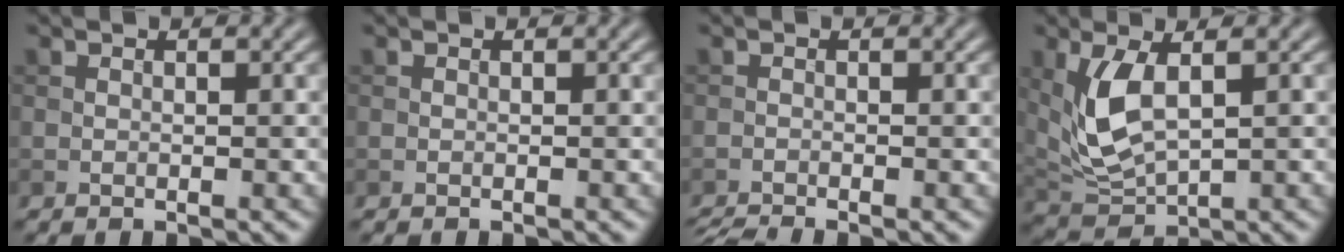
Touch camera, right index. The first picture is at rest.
{"total": 0.0}
{"total": 2.0, "force": [-1.9, 0.0, 0.8], "torque": [-0.017, -0.007, -0.041]}
{"total": 5.4, "force": [1.1, 2.6, 4.6], "torque": [-0.113, -0.007, 0.031]}